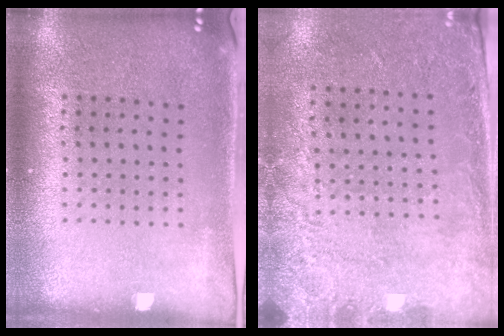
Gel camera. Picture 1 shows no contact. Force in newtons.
{"total": 2.7, "press": 1.9, "slide": 1.9}